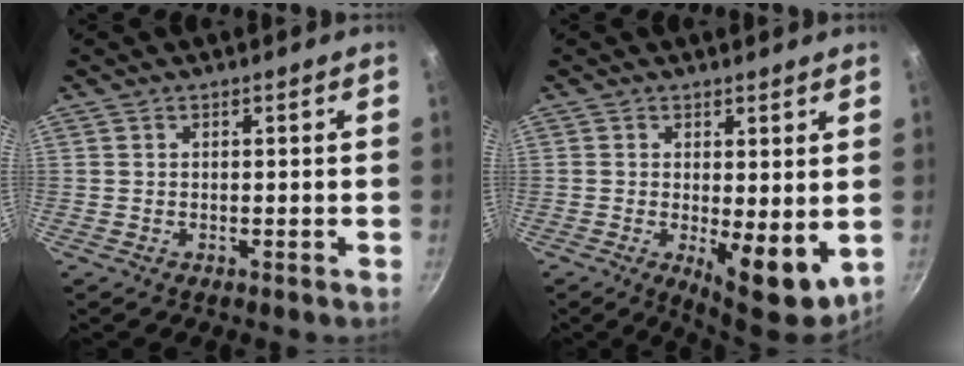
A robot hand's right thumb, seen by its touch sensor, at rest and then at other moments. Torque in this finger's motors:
{"motor_torque": [0.98, 1.29, 1.23, -0.33, 0.32]}